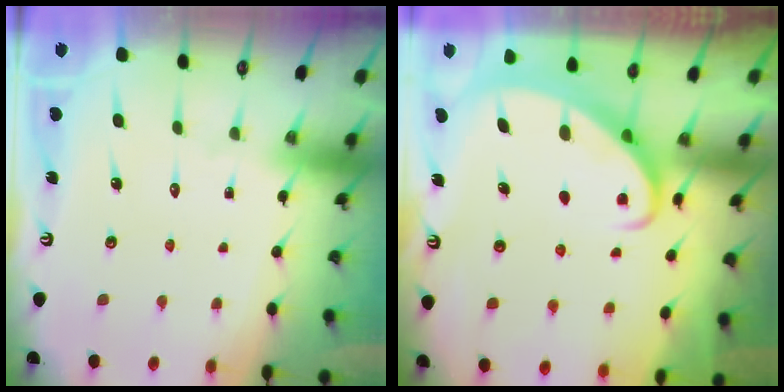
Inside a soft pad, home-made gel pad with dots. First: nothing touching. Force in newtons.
{"total": 2.6, "press": 2.6, "slide": 0.3}